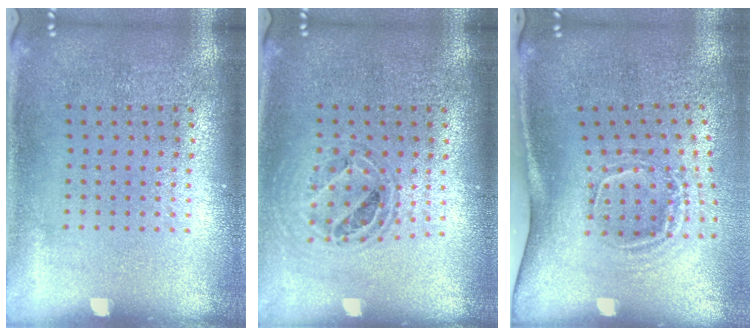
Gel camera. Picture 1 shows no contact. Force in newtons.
{"total": 0.8, "press": 0.7, "slide": 0.2}
{"total": 2.0, "press": 1.2, "slide": 1.6}